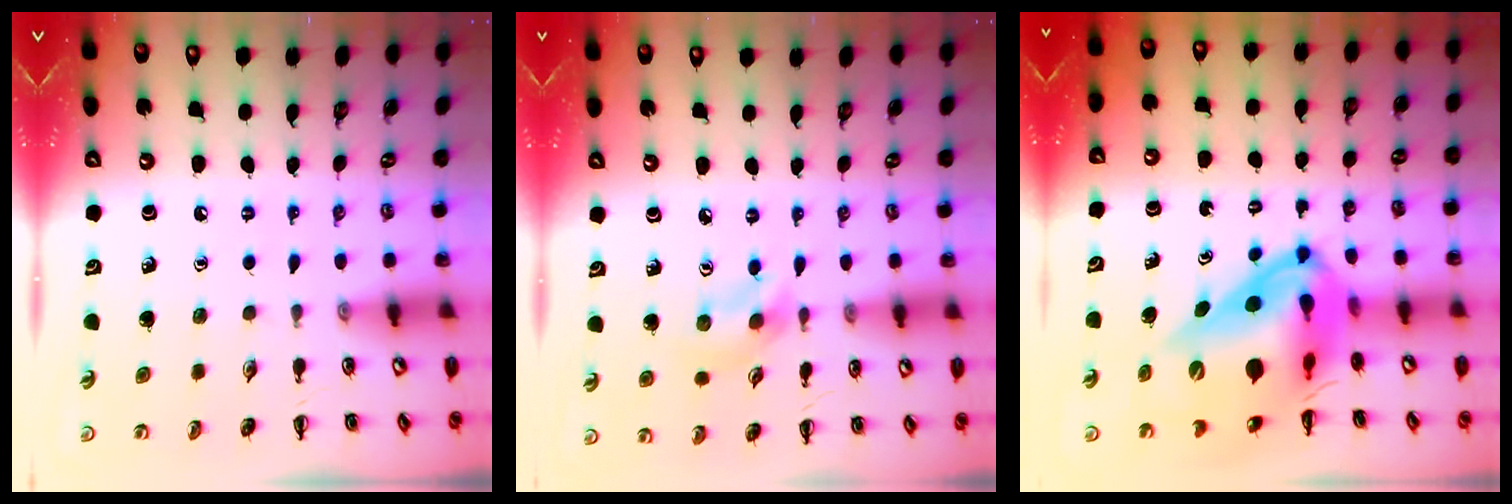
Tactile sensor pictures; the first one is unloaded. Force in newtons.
{"total": 3.1, "press": 3.0, "slide": 0.7}
{"total": 16.4, "press": 15.7, "slide": 4.4}